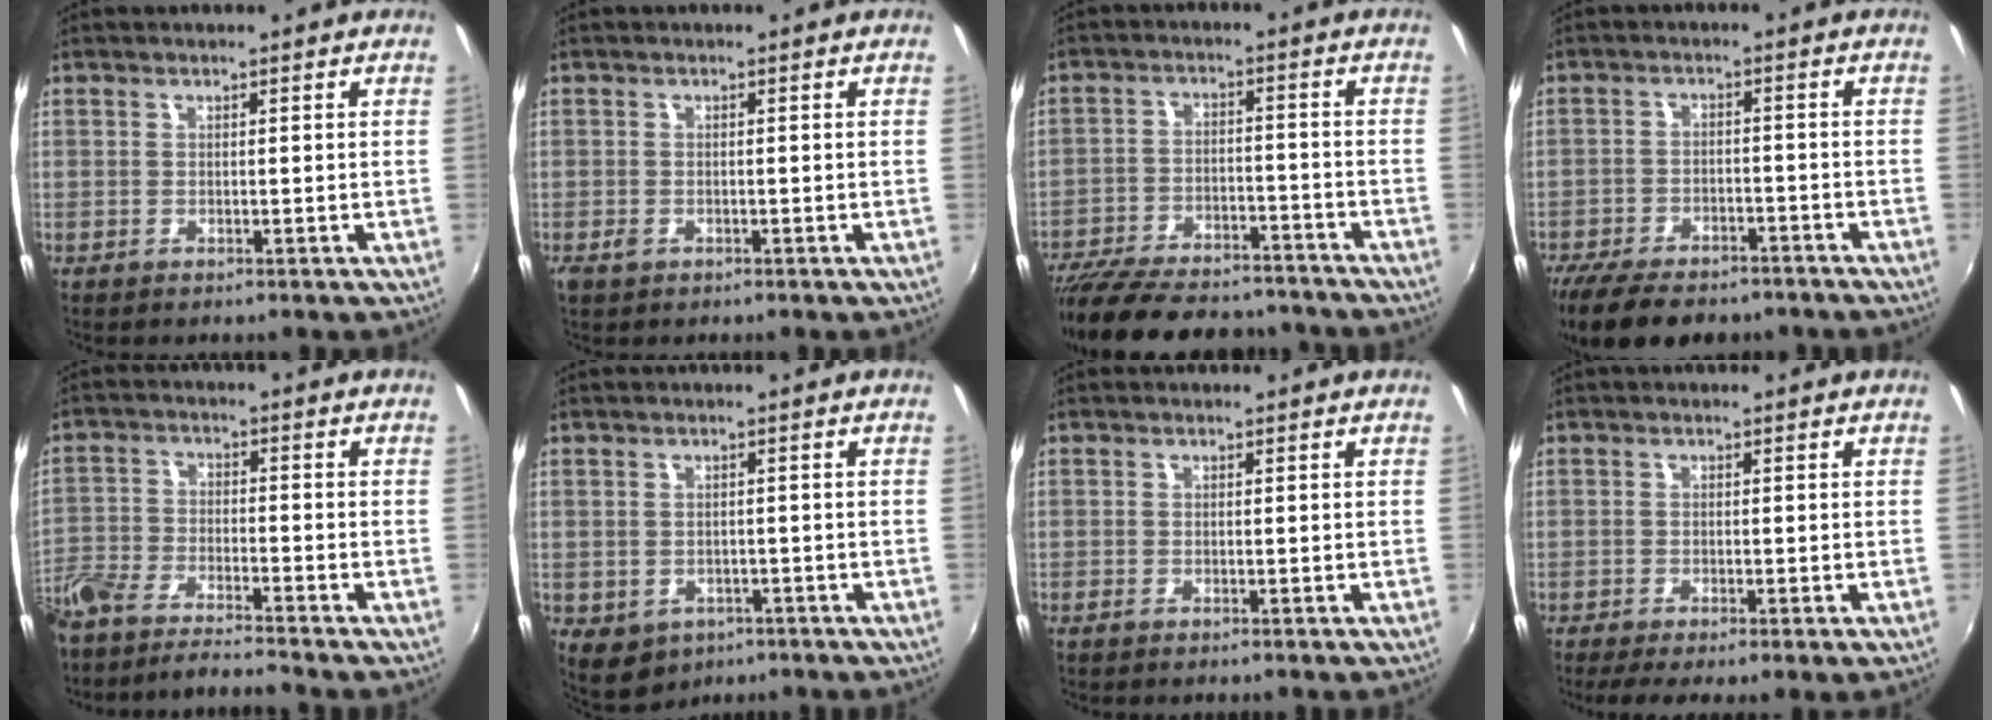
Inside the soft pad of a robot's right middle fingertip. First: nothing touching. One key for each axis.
{"total": 1.6, "fx": -1.0, "fy": 1.0, "fz": 0.7, "tx": -0.015, "ty": -0.004, "tz": -0.019}
{"total": 22.0, "fx": -18.9, "fy": 7.1, "fz": 8.9, "tx": -0.189, "ty": -0.012, "tz": -0.267}
{"total": 16.1, "fx": -12.5, "fy": 6.3, "fz": 8.0, "tx": -0.180, "ty": -0.039, "tz": -0.192}
{"total": 11.4, "fx": -10.2, "fy": 0.9, "fz": 4.9, "tx": -0.128, "ty": -0.022, "tz": -0.194}
{"total": 5.9, "fx": -2.5, "fy": 4.6, "fz": 2.6, "tx": -0.059, "ty": -0.018, "tz": -0.026}
{"total": 0.6, "fx": -0.6, "fy": 0.1, "fz": 0.3, "tx": -0.004, "ty": -0.003, "tz": -0.013}
{"total": 4.3, "fx": -2.5, "fy": 0.3, "fz": 3.4, "tx": -0.065, "ty": -0.021, "tz": -0.041}